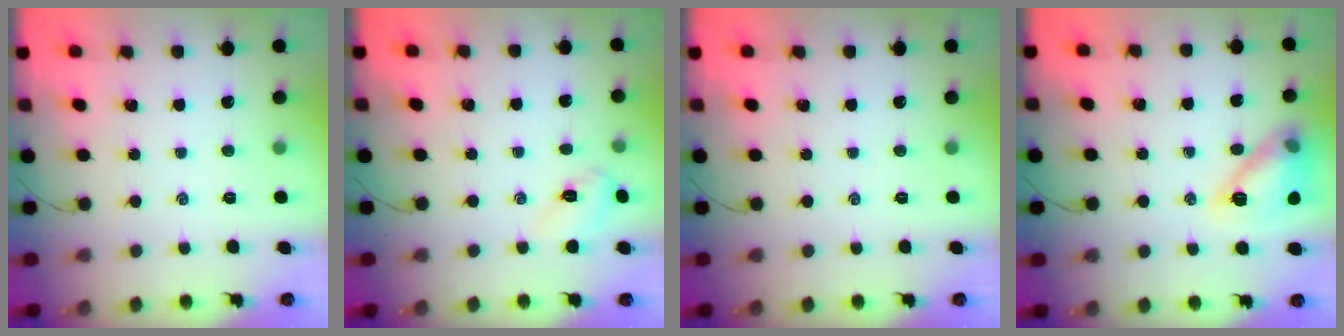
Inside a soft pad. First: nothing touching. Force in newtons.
{"total": 3.7, "press": 3.6, "slide": 0.9}
{"total": 0.0}
{"total": 14.2, "press": 14.1, "slide": 1.3}